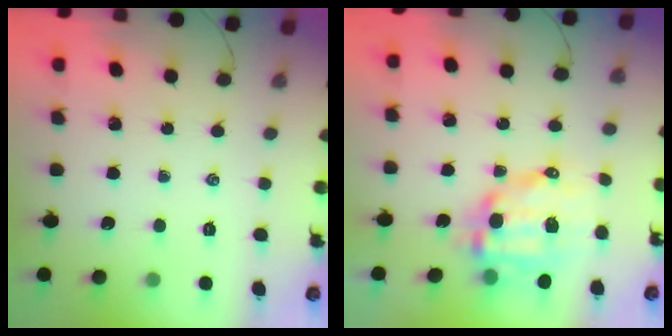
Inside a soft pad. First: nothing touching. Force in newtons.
{"total": 11.3, "press": 11.1, "slide": 2.4}